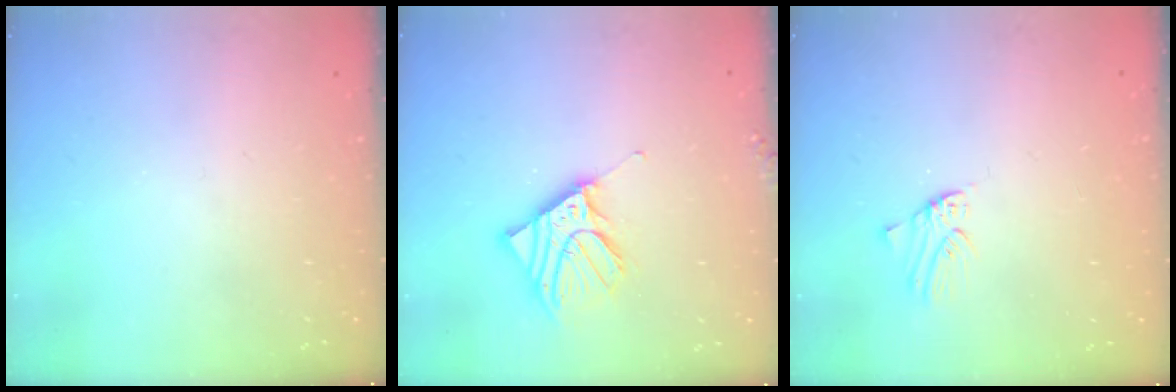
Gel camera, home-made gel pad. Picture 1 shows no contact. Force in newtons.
{"total": 11.1, "press": 10.9, "slide": 2.2}
{"total": 0.0}